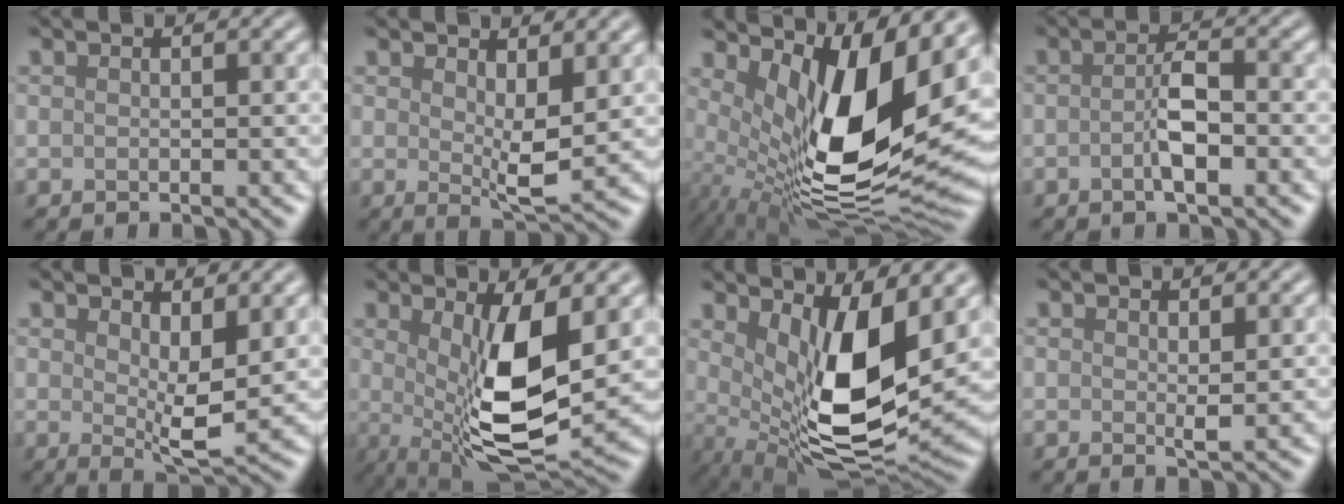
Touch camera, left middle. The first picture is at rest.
{"total": 3.8, "force": [1.0, 1.2, 3.5], "torque": [-0.062, -0.012, 0.020]}
{"total": 13.3, "force": [2.1, 5.4, 12.0], "torque": [-0.210, -0.024, 0.043]}
{"total": 3.0, "force": [-1.0, 0.7, 2.7], "torque": [-0.051, 0.000, -0.022]}
{"total": 4.5, "force": [1.1, 1.5, 4.1], "torque": [-0.071, -0.014, 0.023]}
{"total": 9.4, "force": [0.5, 3.0, 8.9], "torque": [-0.159, -0.022, 0.013]}
{"total": 10.2, "force": [2.0, 3.7, 9.3], "torque": [-0.172, -0.028, 0.047]}
{"total": 1.0, "force": [0.4, 0.1, 0.9], "torque": [-0.021, -0.004, 0.006]}